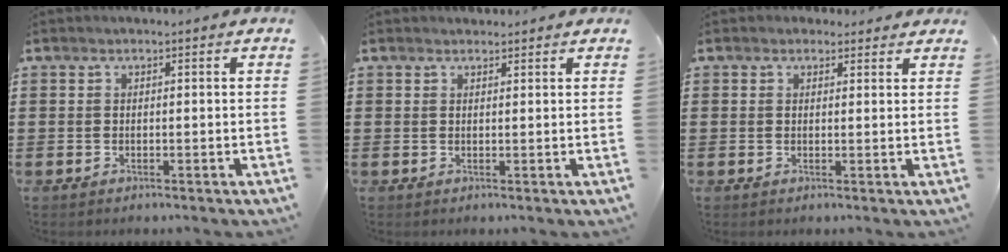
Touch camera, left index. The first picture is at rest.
{"total": 1.1, "force": [1.0, 0.3, 0.1], "torque": [-0.004, 0.000, 0.021]}
{"total": 0.9, "force": [0.7, 0.4, 0.2], "torque": [-0.006, 0.003, 0.015]}